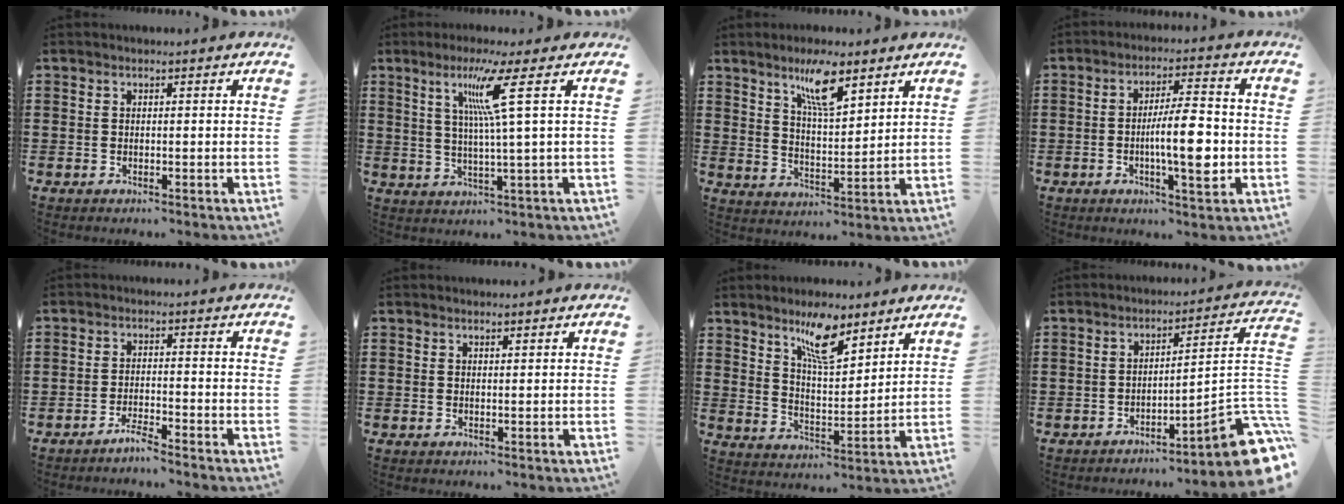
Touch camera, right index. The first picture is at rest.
{"total": 8.2, "force": [3.0, -1.3, 7.5], "torque": [-0.153, -0.003, 0.040]}
{"total": 7.6, "force": [5.1, 1.7, 5.4], "torque": [-0.104, -0.009, 0.084]}
{"total": 8.9, "force": [-1.4, 2.0, 8.6], "torque": [-0.151, -0.006, -0.028]}
{"total": 2.6, "force": [-2.5, -0.1, 0.7], "torque": [-0.014, 0.001, -0.047]}
{"total": 0.7, "force": [0.5, 0.3, 0.3], "torque": [-0.007, 0.001, 0.010]}
{"total": 8.7, "force": [6.2, 2.4, 5.6], "torque": [-0.103, -0.021, 0.107]}
{"total": 8.1, "force": [-4.5, 1.7, 6.5], "torque": [-0.085, -0.012, -0.087]}